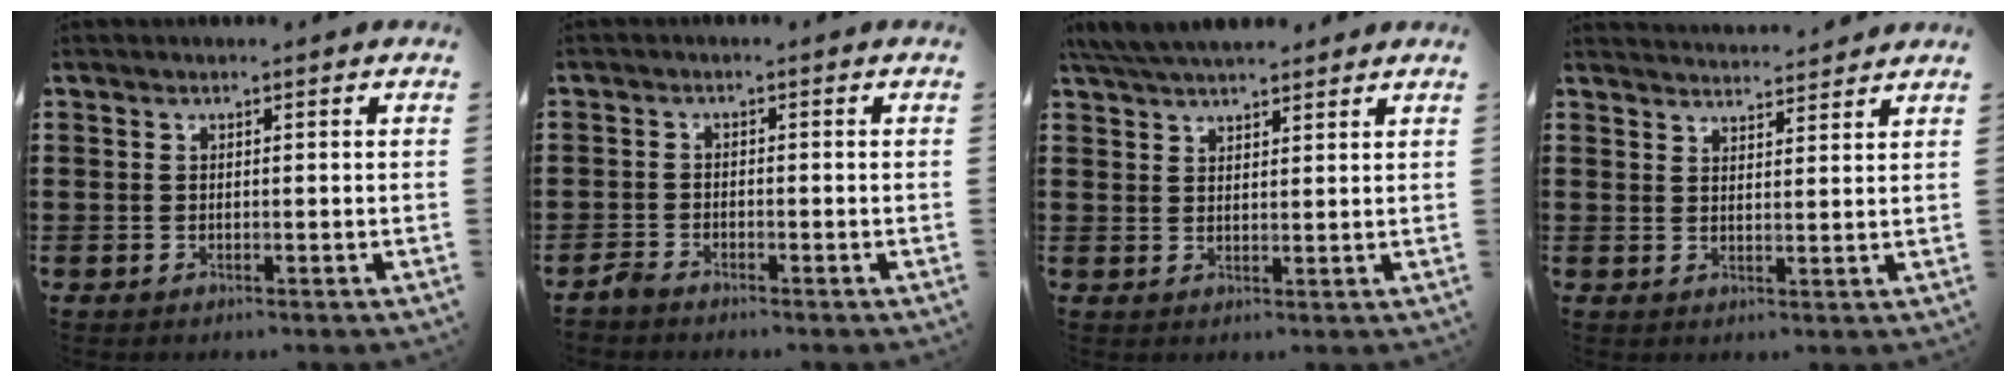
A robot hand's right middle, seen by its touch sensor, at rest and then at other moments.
{"total": 1.8, "force": [-1.7, 0.4, 0.4], "torque": [-0.018, 0.001, -0.037]}
{"total": 4.8, "force": [4.5, 0.7, 1.6], "torque": [-0.042, -0.003, 0.085]}
{"total": 2.9, "force": [2.9, -0.3, -0.3], "torque": [-0.002, -0.011, 0.054]}